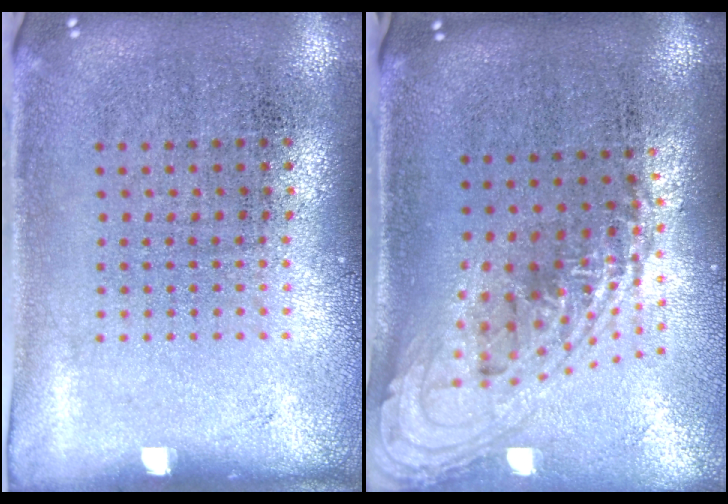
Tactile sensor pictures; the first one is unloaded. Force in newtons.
{"total": 2.1, "press": 1.7, "slide": 1.3}